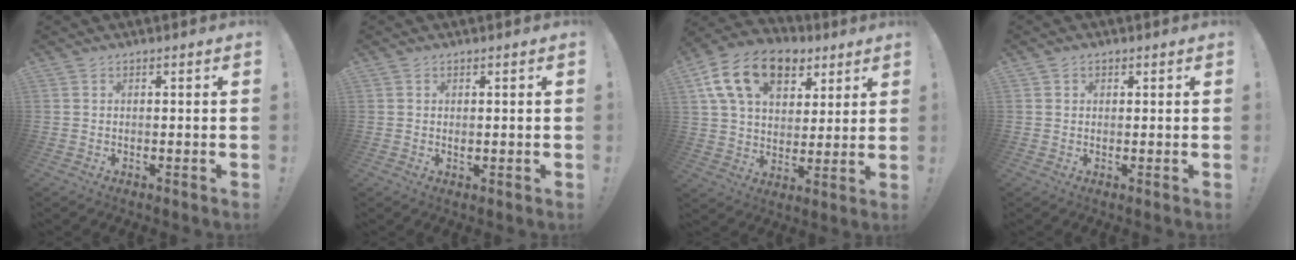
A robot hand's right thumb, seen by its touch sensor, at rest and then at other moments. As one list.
[{"total": 0.7, "force": [0.1, 0.6, 0.2], "torque": [-0.004, 0.002, 0.002]}, {"total": 18.6, "force": [9.3, 12.0, 10.8], "torque": [-0.174, -0.036, 0.171]}, {"total": 1.1, "force": [0.4, 1.0, 0.1], "torque": [0.004, -0.001, 0.007]}]